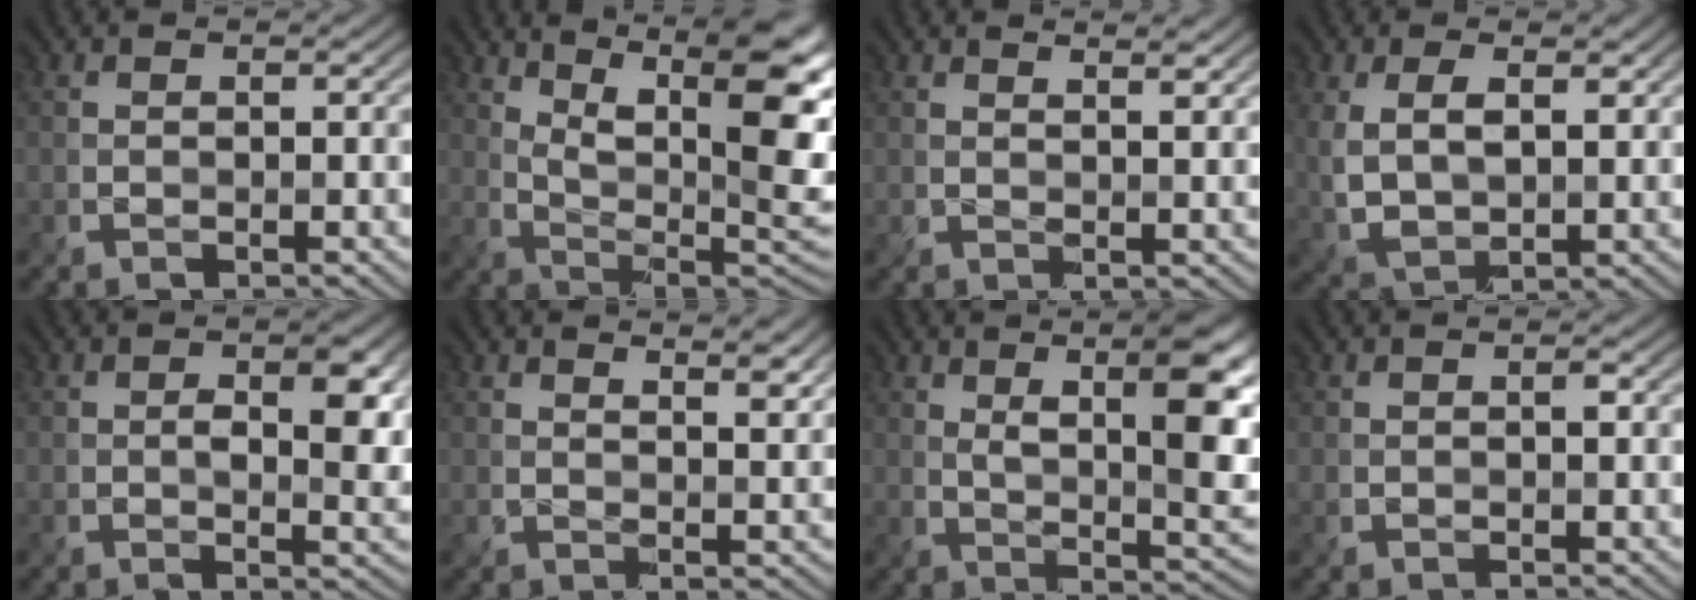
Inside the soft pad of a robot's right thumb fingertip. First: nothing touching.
{"total": 14.6, "force": [6.2, 5.8, 11.9], "torque": [-0.171, 0.017, 0.090]}
{"total": 3.1, "force": [2.5, 0.4, 1.8], "torque": [-0.029, -0.005, 0.043]}
{"total": 7.2, "force": [2.1, 4.0, 5.5], "torque": [-0.132, -0.010, 0.043]}
{"total": 5.6, "force": [0.7, 2.7, 4.8], "torque": [-0.068, -0.006, 0.014]}
{"total": 5.3, "force": [4.0, 1.2, 3.2], "torque": [-0.047, -0.002, 0.060]}
{"total": 11.4, "force": [4.1, 3.2, 10.1], "torque": [-0.163, 0.001, 0.066]}
{"total": 0.7, "force": [0.1, 0.2, 0.6], "torque": [-0.012, 0.000, 0.002]}